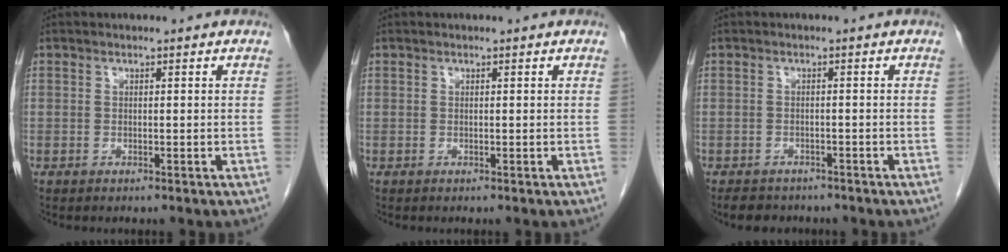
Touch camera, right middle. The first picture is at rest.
{"total": 0.0}
{"total": 4.9, "force": [-4.2, 2.3, 1.2], "torque": [-0.021, 0.000, -0.055]}